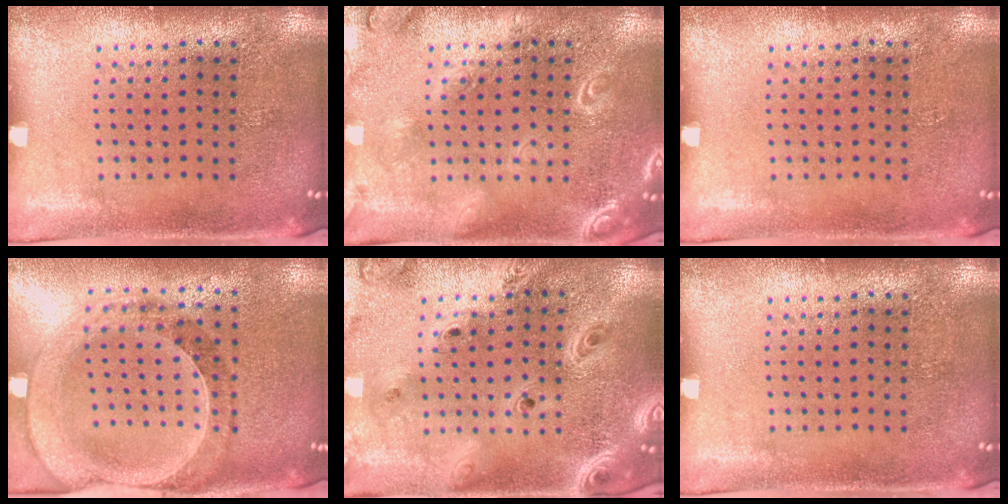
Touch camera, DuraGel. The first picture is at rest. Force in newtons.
{"total": 2.1, "press": 2.1, "slide": 0.2}
{"total": 0.0}
{"total": 1.5, "press": 1.5, "slide": 0.3}
{"total": 3.2, "press": 2.6, "slide": 1.8}
{"total": 0.0}